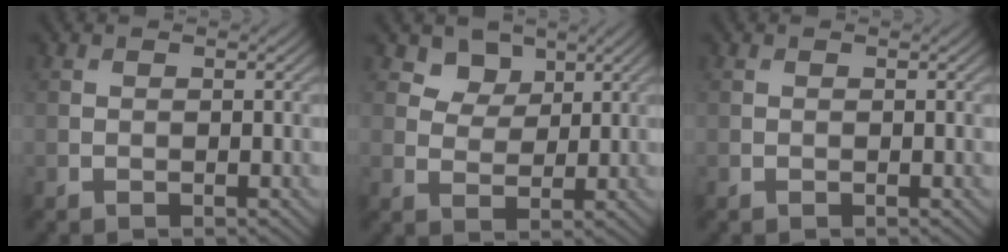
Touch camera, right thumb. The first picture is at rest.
{"total": 3.6, "force": [2.4, 2.4, 1.1], "torque": [-0.030, -0.015, 0.048]}
{"total": 0.0}